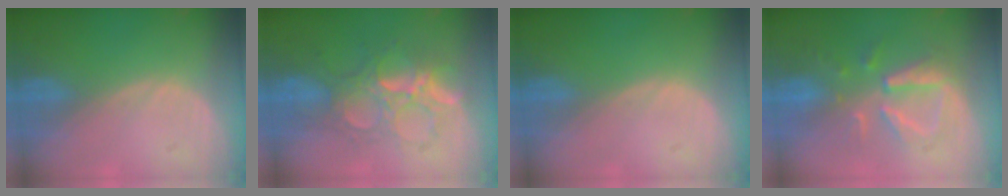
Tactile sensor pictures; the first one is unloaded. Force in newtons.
{"total": 8.9, "press": 8.3, "slide": 3.3}
{"total": 0.0}
{"total": 7.9, "press": 7.9, "slide": 0.4}